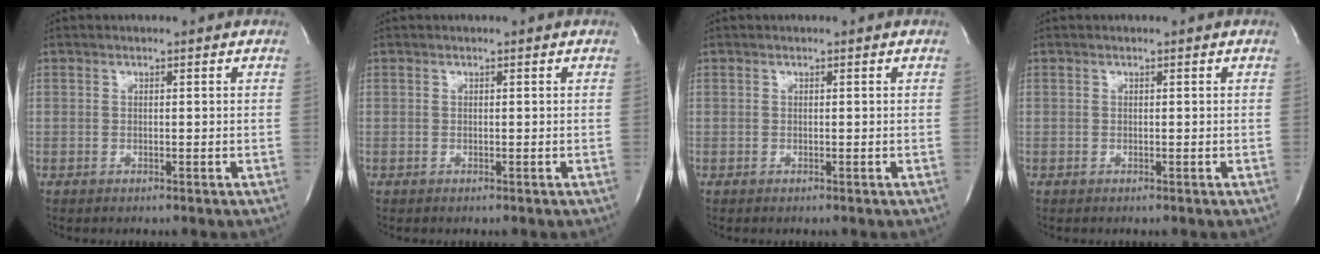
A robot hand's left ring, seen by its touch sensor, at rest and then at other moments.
{"total": 0.0}
{"total": 0.0}
{"total": 0.0}